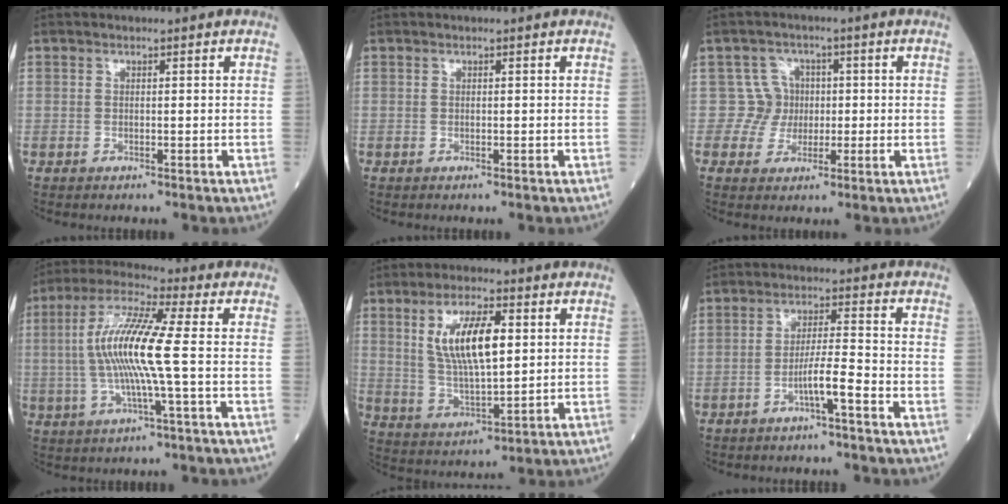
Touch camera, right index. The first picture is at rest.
{"total": 0.0}
{"total": 4.2, "force": [0.1, 4.2, -0.2], "torque": [0.021, 0.010, -0.002]}
{"total": 11.8, "force": [-0.3, 0.2, 11.8], "torque": [-0.240, 0.009, -0.014]}
{"total": 10.8, "force": [2.9, 3.1, 9.9], "torque": [-0.197, 0.003, 0.060]}
{"total": 4.6, "force": [-2.5, -0.3, 3.9], "torque": [-0.069, 0.008, -0.047]}